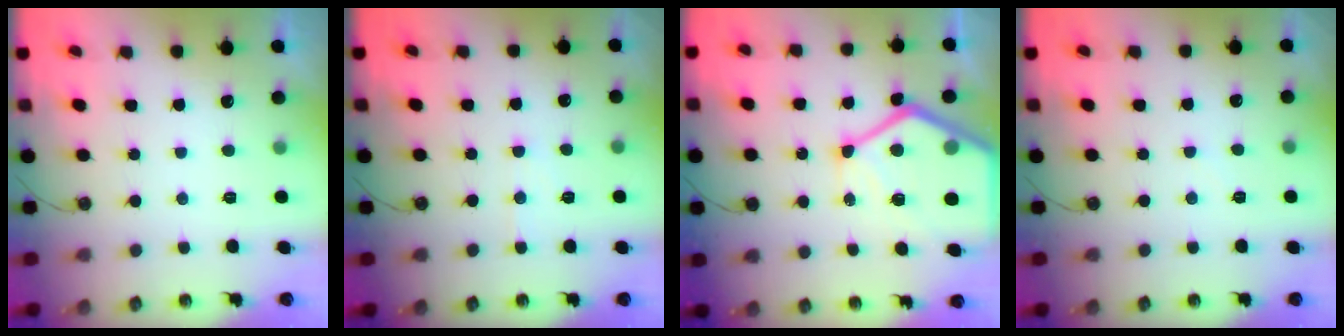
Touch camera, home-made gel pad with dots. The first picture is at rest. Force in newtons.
{"total": 4.7, "press": 4.6, "slide": 0.3}
{"total": 18.9, "press": 18.8, "slide": 1.9}
{"total": 2.5, "press": 2.5, "slide": 0.4}